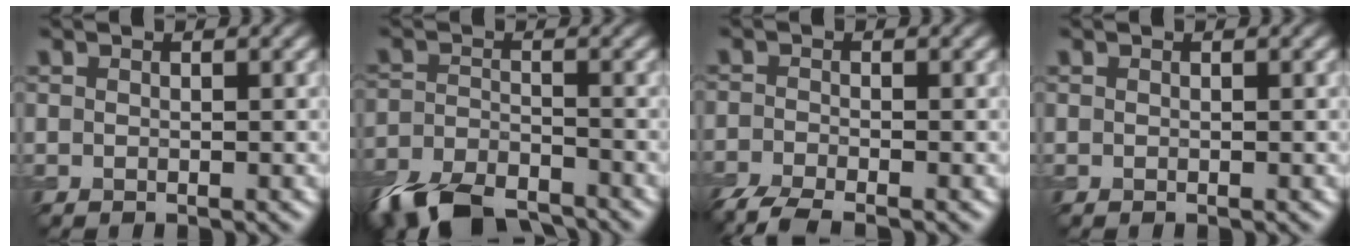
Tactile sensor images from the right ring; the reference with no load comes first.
{"total": 8.7, "force": [-7.0, 3.3, 4.0], "torque": [-0.088, -0.024, -0.131]}
{"total": 4.3, "force": [-3.5, 1.0, 2.2], "torque": [-0.044, -0.015, -0.079]}
{"total": 0.0}